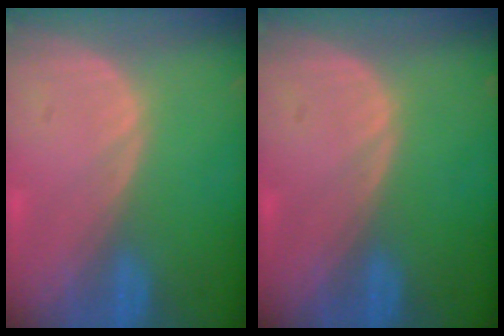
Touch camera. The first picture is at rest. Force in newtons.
{"total": 0.0}